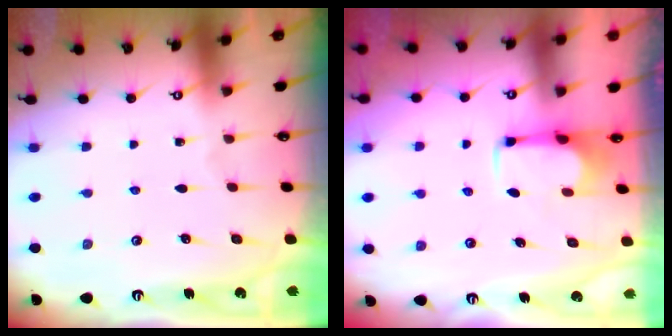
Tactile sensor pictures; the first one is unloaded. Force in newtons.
{"total": 2.6, "press": 2.4, "slide": 0.9}